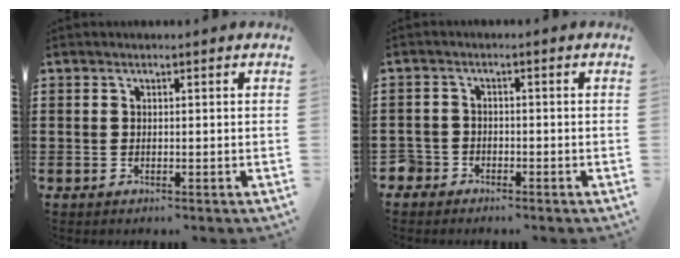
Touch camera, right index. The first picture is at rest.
{"total": 2.3, "force": [-1.8, 1.4, 0.0], "torque": [-0.014, -0.002, -0.044]}